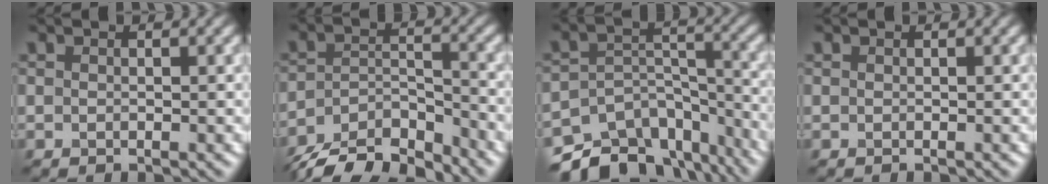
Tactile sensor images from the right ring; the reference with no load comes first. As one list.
[{"total": 8.3, "force": [-7.2, 2.5, 3.2], "torque": [-0.059, -0.004, -0.130]}, {"total": 12.8, "force": [-10.1, 6.8, 4.0], "torque": [-0.070, -0.008, -0.129]}, {"total": 0.0}]